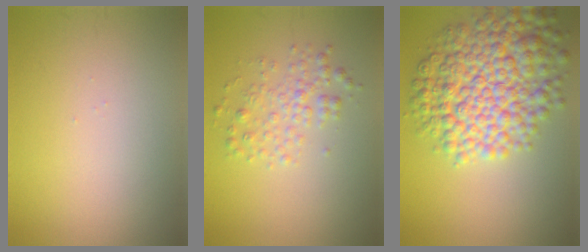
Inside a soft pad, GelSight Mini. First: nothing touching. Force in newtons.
{"total": 2.4, "press": 2.4, "slide": 0.1}
{"total": 9.7, "press": 9.7, "slide": 0.2}